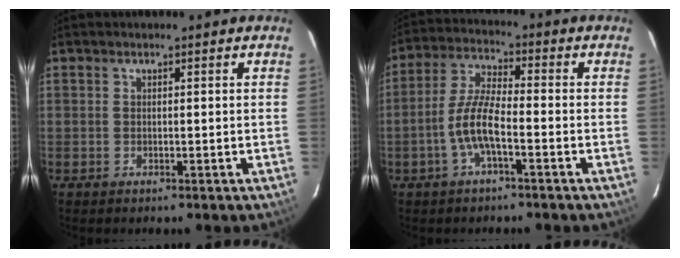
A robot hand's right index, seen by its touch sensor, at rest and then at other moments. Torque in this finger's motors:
{"motor_torque": [1.30, -0.68, 0.71, 0.19]}